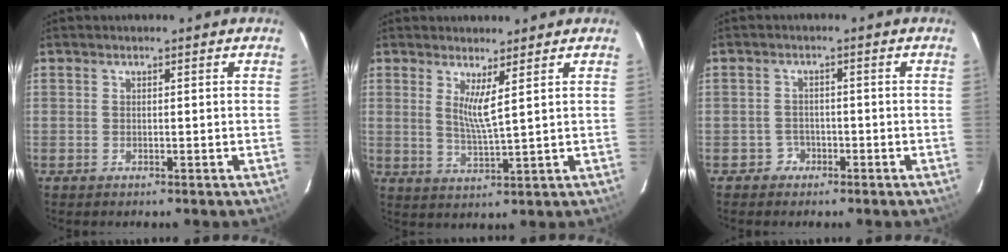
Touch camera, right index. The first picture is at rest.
{"total": 4.4, "force": [2.2, -0.4, 3.8], "torque": [-0.075, -0.017, 0.037]}
{"total": 2.6, "force": [-1.6, 2.0, -0.2], "torque": [0.003, 0.012, -0.026]}